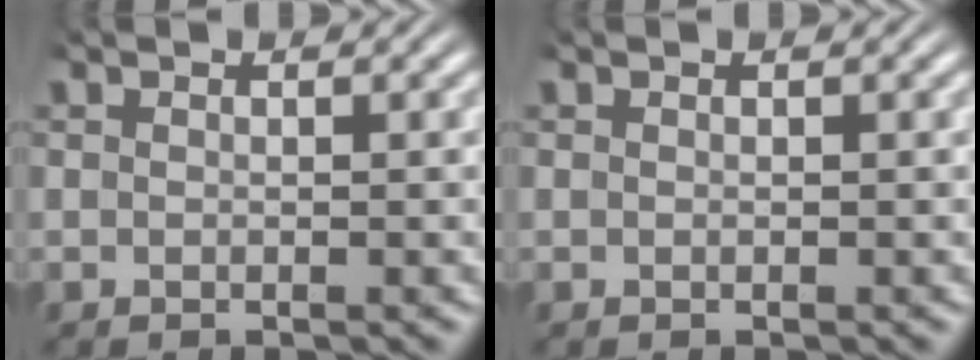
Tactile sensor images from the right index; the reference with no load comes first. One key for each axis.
{"total": 0.0}